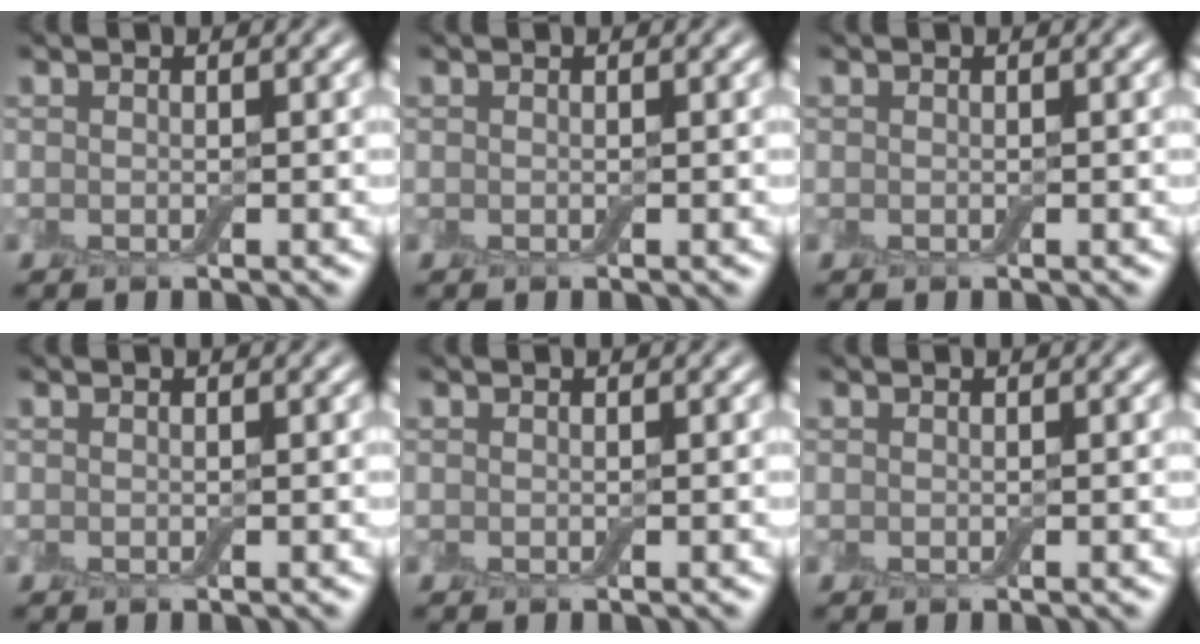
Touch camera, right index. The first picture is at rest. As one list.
[{"total": 0.0}, {"total": 0.0}, {"total": 0.0}, {"total": 0.0}, {"total": 0.0}]